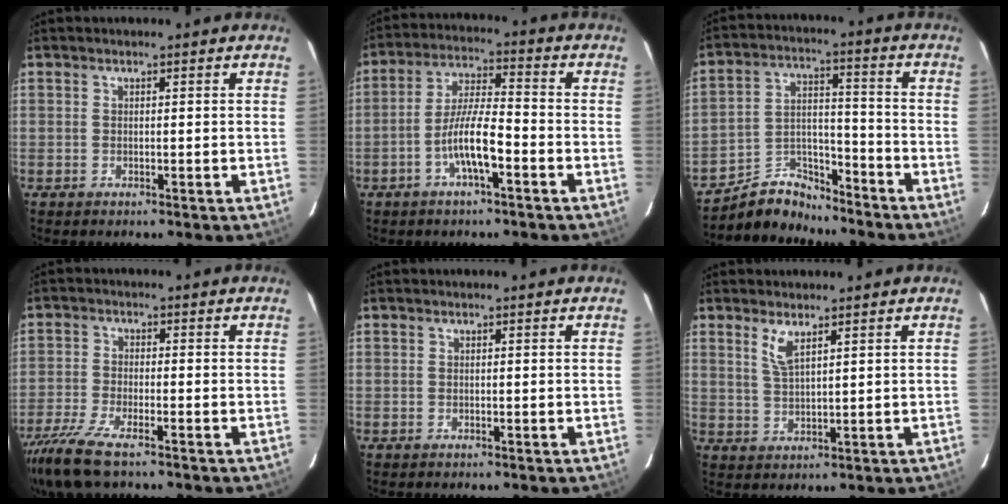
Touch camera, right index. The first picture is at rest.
{"total": 8.1, "force": [-3.7, 1.4, 7.1], "torque": [-0.143, 0.006, -0.067]}
{"total": 9.4, "force": [-8.6, 3.7, 1.0], "torque": [-0.029, 0.041, -0.152]}
{"total": 10.7, "force": [-8.2, 2.2, 6.5], "torque": [-0.159, -0.041, -0.159]}
{"total": 0.0}
{"total": 3.6, "force": [2.3, 0.9, 2.7], "torque": [-0.054, -0.003, 0.046]}